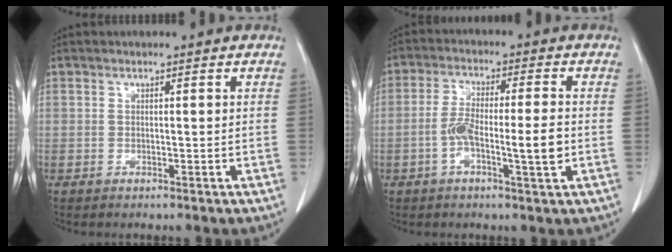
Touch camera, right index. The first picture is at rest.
{"total": 7.9, "force": [-1.7, 0.8, 7.7], "torque": [-0.139, 0.007, -0.030]}